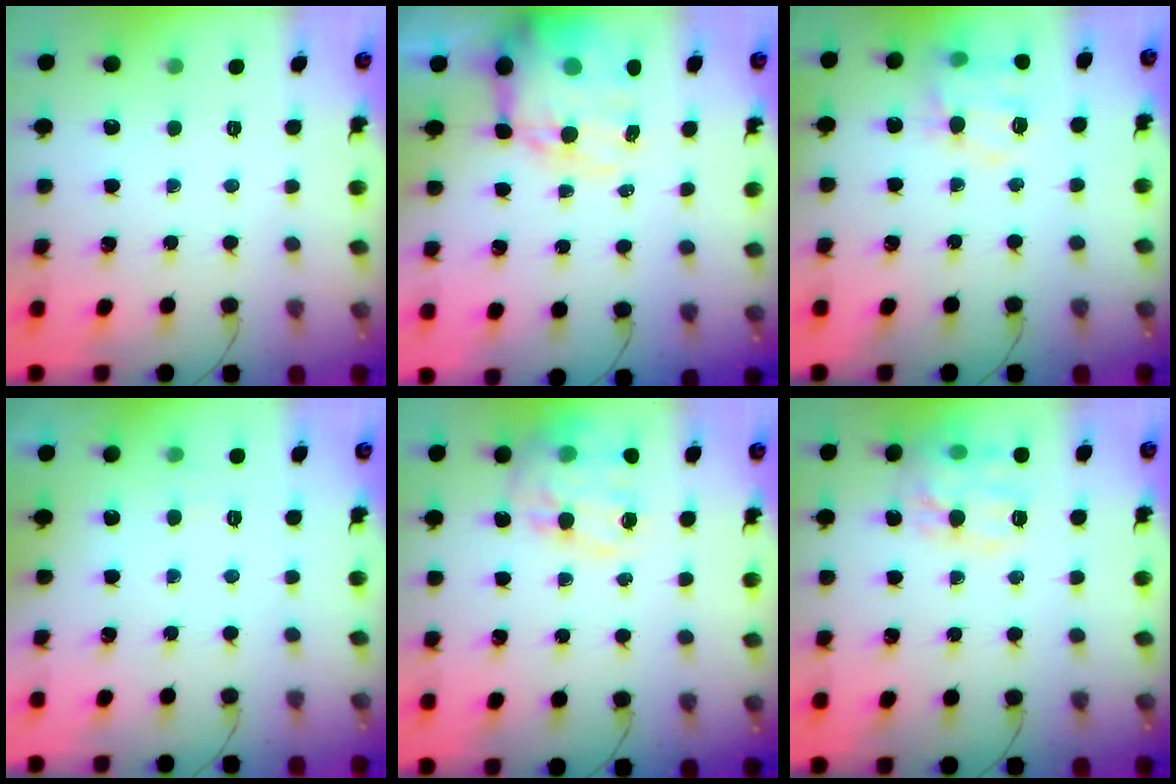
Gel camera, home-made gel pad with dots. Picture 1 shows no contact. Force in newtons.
{"total": 17.5, "press": 17.0, "slide": 4.2}
{"total": 14.0, "press": 13.8, "slide": 2.2}
{"total": 2.6, "press": 2.1, "slide": 1.5}
{"total": 18.8, "press": 18.5, "slide": 3.6}
{"total": 14.8, "press": 14.8, "slide": 0.8}